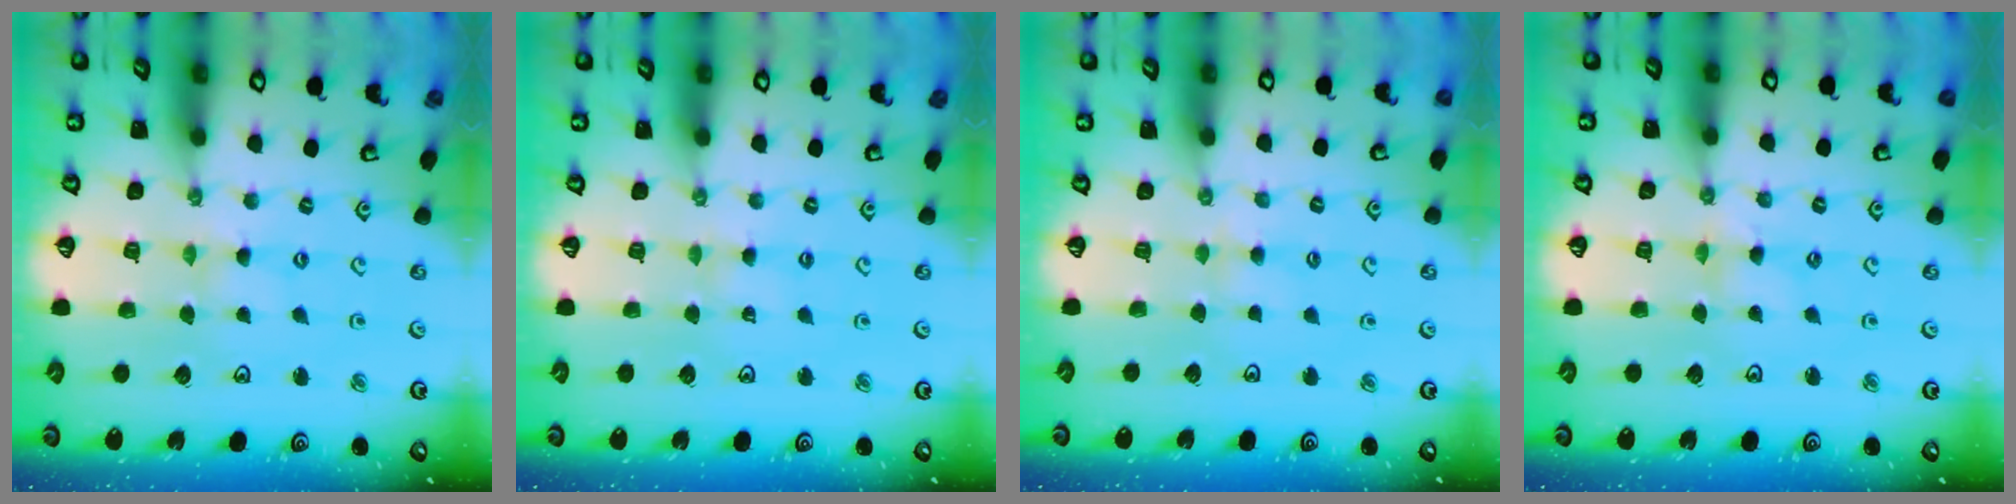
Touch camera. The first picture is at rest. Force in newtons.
{"total": 1.5, "press": 1.5, "slide": 0.3}
{"total": 2.8, "press": 2.7, "slide": 0.5}
{"total": 0.7, "press": 0.7, "slide": 0.2}